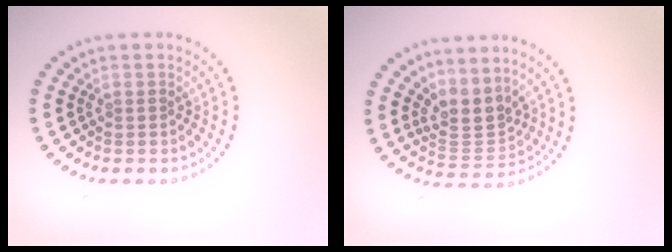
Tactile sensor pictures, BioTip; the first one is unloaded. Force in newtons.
{"total": 3.0, "press": 2.2, "slide": 2.1}